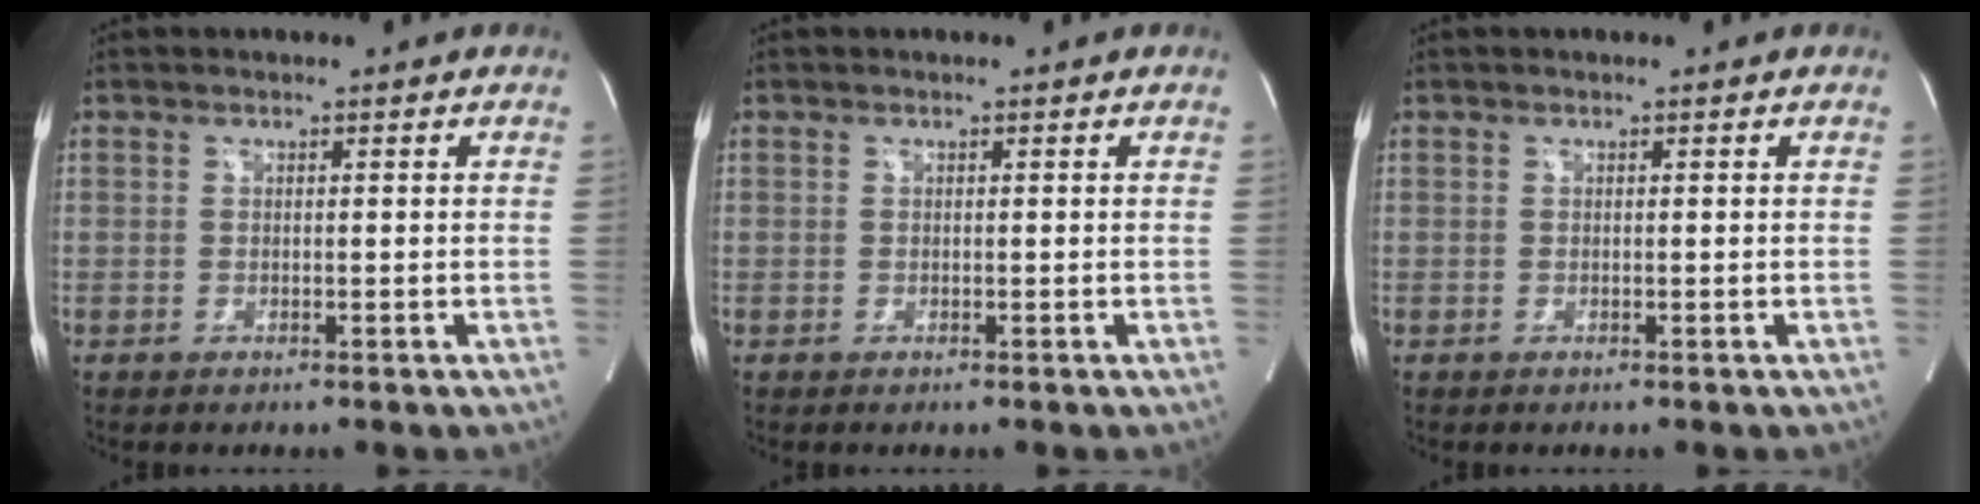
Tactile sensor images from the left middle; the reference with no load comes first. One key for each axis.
{"total": 0.0}
{"total": 0.0}